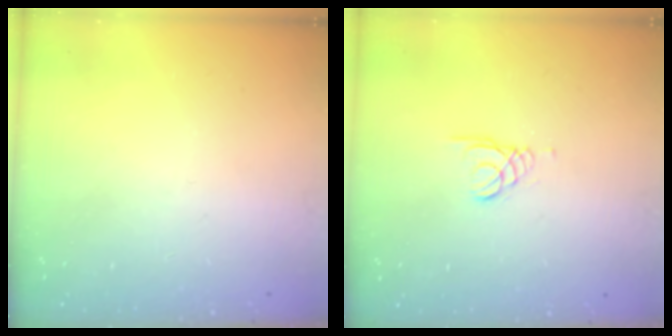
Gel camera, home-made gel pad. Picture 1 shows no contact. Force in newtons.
{"total": 1.0, "press": 1.0, "slide": 0.1}